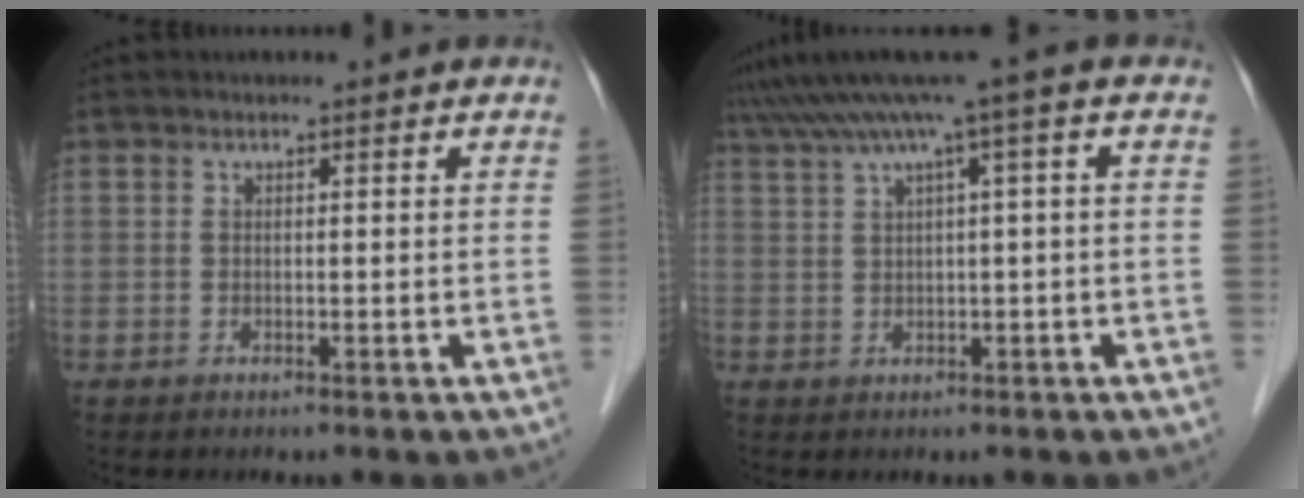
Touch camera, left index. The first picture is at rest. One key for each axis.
{"total": 6.9, "fx": 3.5, "fy": -0.9, "fz": 5.9, "tx": -0.108, "ty": 0.038, "tz": 0.063}